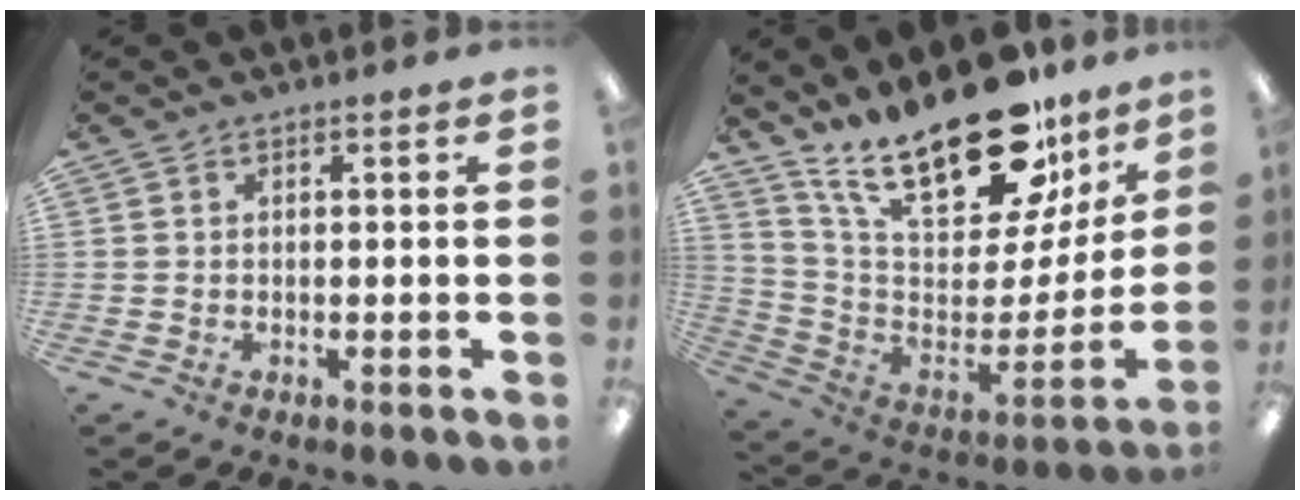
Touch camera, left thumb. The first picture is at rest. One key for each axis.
{"total": 26.4, "fx": 19.7, "fy": 9.2, "fz": 15.0, "tx": -0.241, "ty": -0.131, "tz": 0.339}